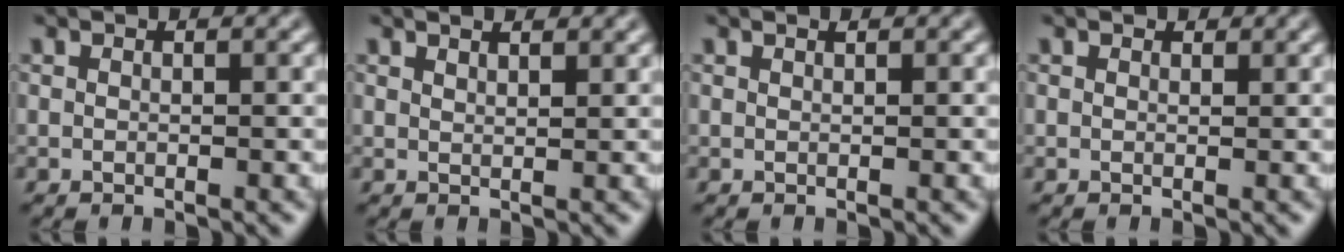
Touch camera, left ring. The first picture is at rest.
{"total": 1.7, "force": [1.3, 0.6, 0.9], "torque": [-0.001, 0.016, 0.005]}
{"total": 0.8, "force": [0.5, 0.4, 0.5], "torque": [0.002, 0.006, -0.006]}
{"total": 1.1, "force": [1.0, 0.4, 0.4], "torque": [-0.008, 0.009, 0.001]}